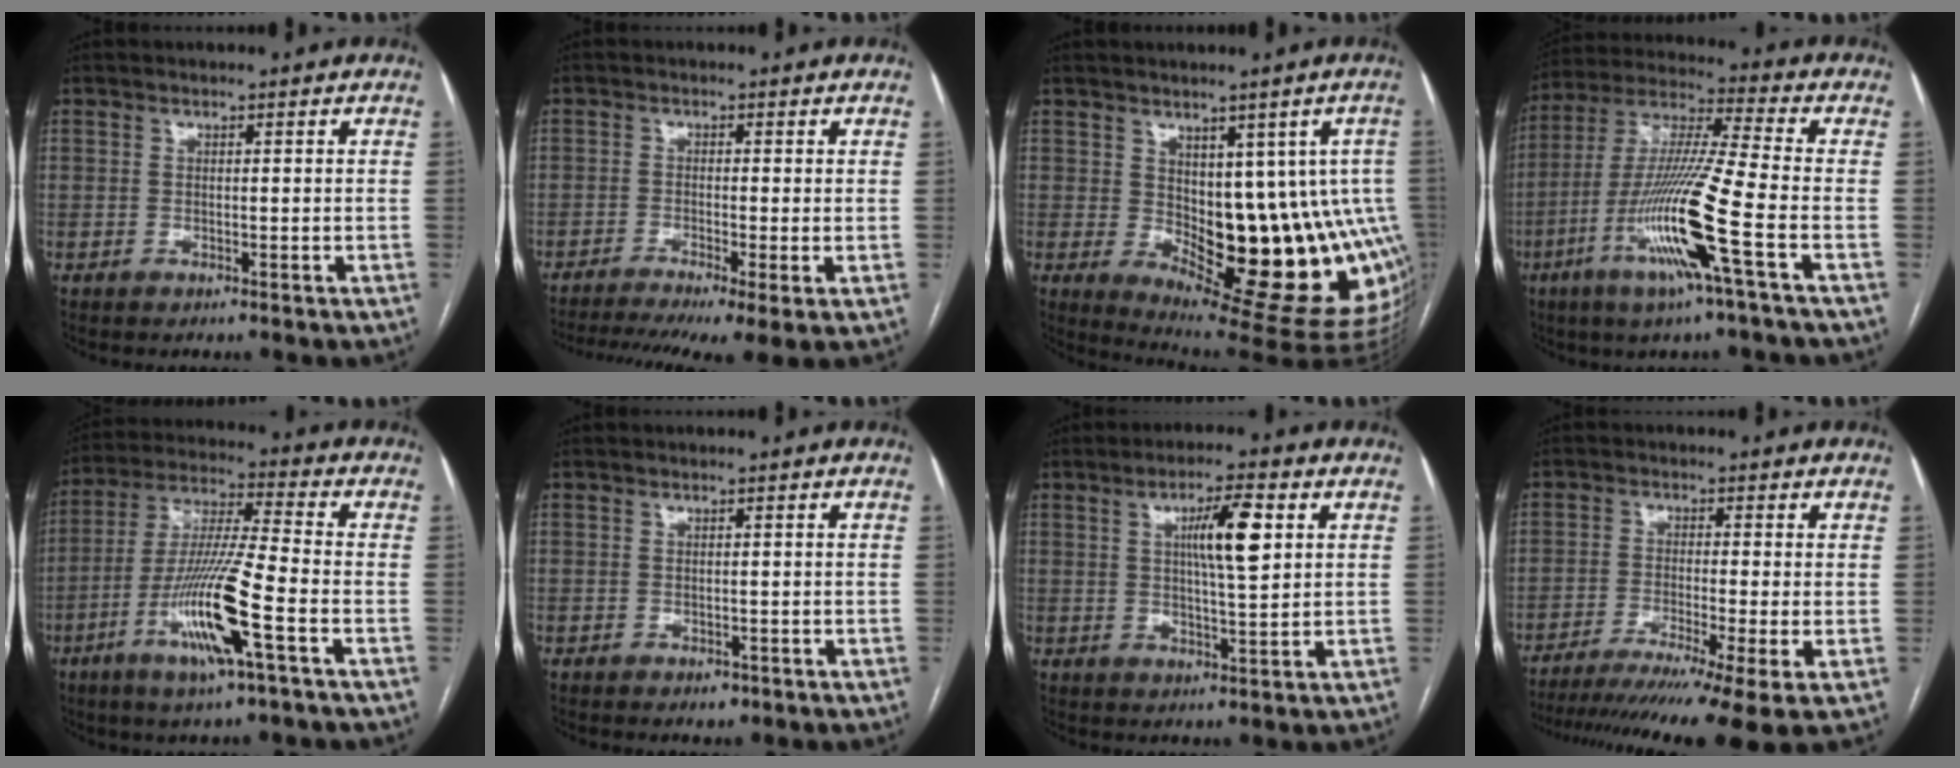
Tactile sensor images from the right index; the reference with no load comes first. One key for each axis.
{"total": 11.6, "fx": -7.8, "fy": 1.6, "fz": 8.4, "tx": -0.142, "ty": -0.014, "tz": -0.121}
{"total": 18.1, "fx": -1.7, "fy": 7.2, "fz": 16.5, "tx": -0.140, "ty": 0.009, "tz": 0.000}
{"total": 16.2, "fx": -6.0, "fy": -1.0, "fz": 15.1, "tx": -0.305, "ty": -0.017, "tz": -0.119}
{"total": 14.6, "fx": -5.7, "fy": 0.1, "fz": 13.4, "tx": -0.269, "ty": -0.014, "tz": -0.109}
{"total": 1.4, "fx": -0.8, "fy": 1.0, "fz": 0.6, "tx": -0.007, "ty": 0.002, "tz": -0.004}
{"total": 7.7, "fx": 2.3, "fy": 0.9, "fz": 7.3, "tx": -0.126, "ty": 0.005, "tz": 0.039}
{"total": 15.5, "fx": -11.4, "fy": -0.7, "fz": 10.4, "tx": -0.138, "ty": -0.034, "tz": -0.178}